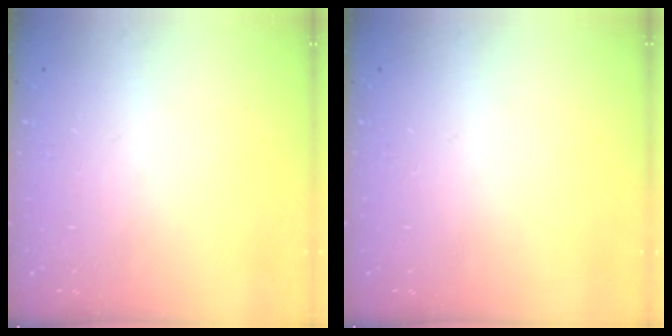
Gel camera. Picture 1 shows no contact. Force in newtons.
{"total": 0.0}